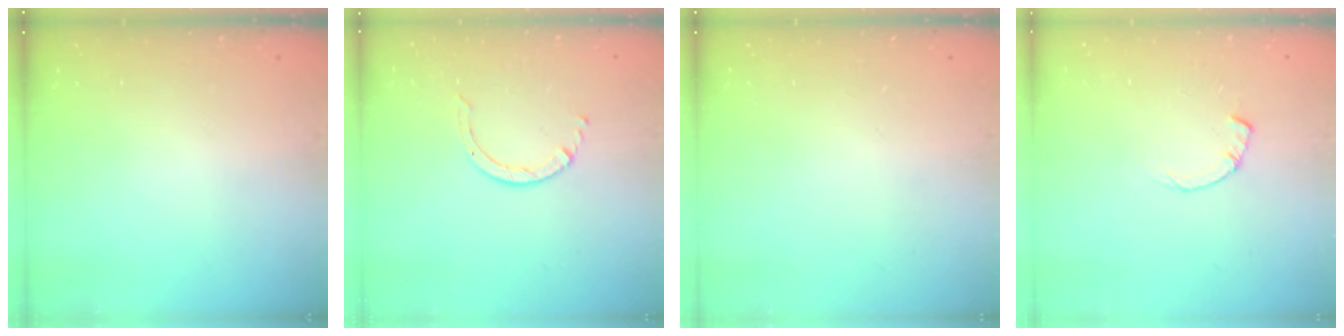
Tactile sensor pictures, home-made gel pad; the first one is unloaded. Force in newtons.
{"total": 2.5, "press": 2.4, "slide": 0.3}
{"total": 0.0}
{"total": 0.8, "press": 0.8, "slide": 0.2}